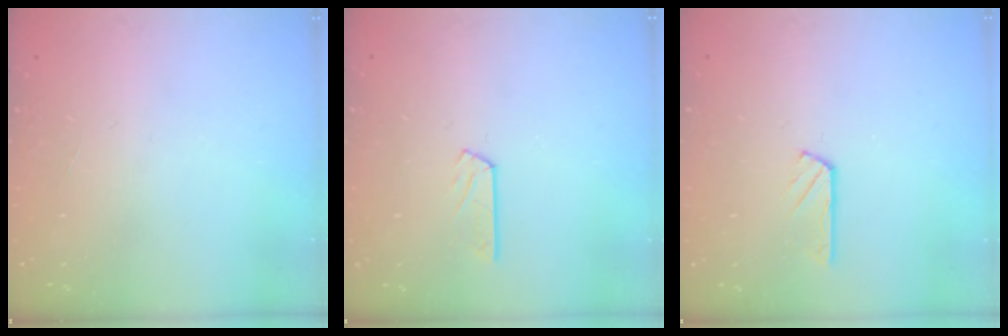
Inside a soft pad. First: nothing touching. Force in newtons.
{"total": 4.9, "press": 4.8, "slide": 0.5}
{"total": 2.7, "press": 2.7, "slide": 0.3}